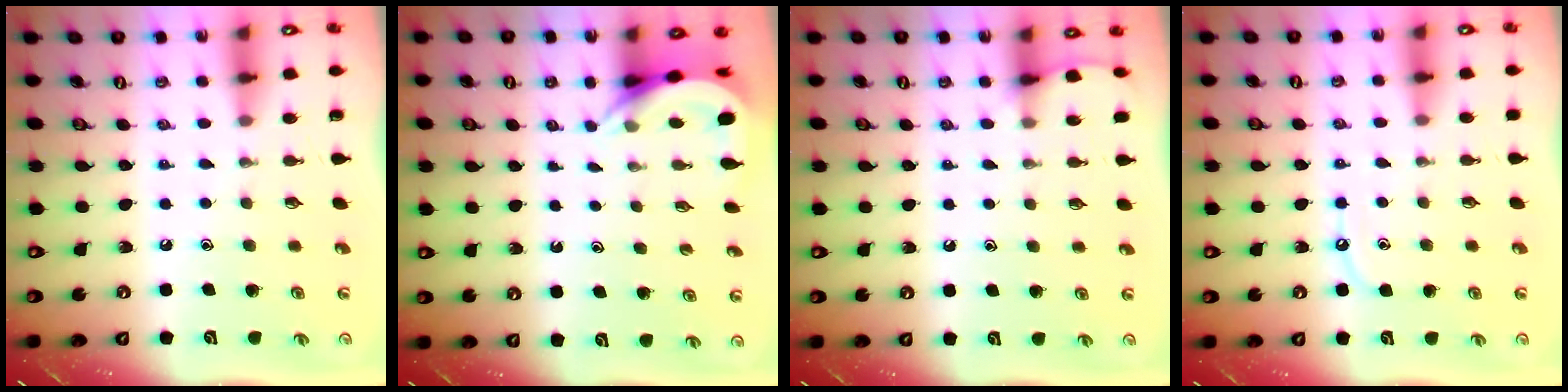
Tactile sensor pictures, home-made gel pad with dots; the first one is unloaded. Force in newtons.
{"total": 4.6, "press": 4.6, "slide": 0.3}
{"total": 4.3, "press": 4.3, "slide": 0.6}
{"total": 5.7, "press": 5.6, "slide": 0.6}